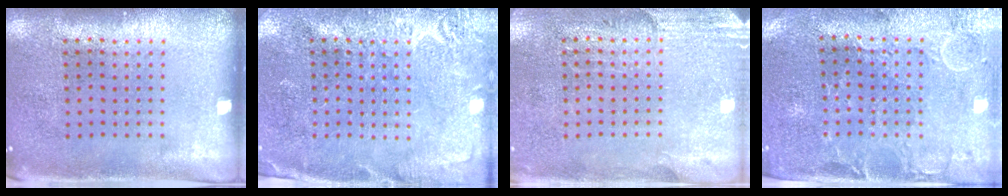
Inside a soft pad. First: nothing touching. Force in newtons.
{"total": 2.8, "press": 2.7, "slide": 0.5}
{"total": 2.7, "press": 2.3, "slide": 1.4}
{"total": 0.6, "press": 0.3, "slide": 0.5}